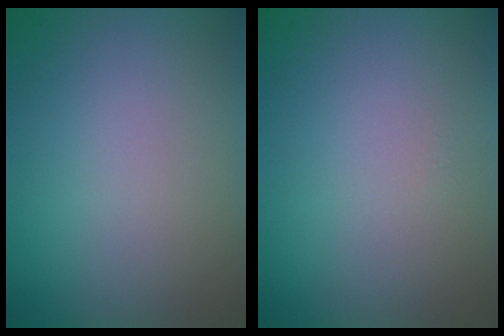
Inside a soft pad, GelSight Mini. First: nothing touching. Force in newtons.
{"total": 0.0}